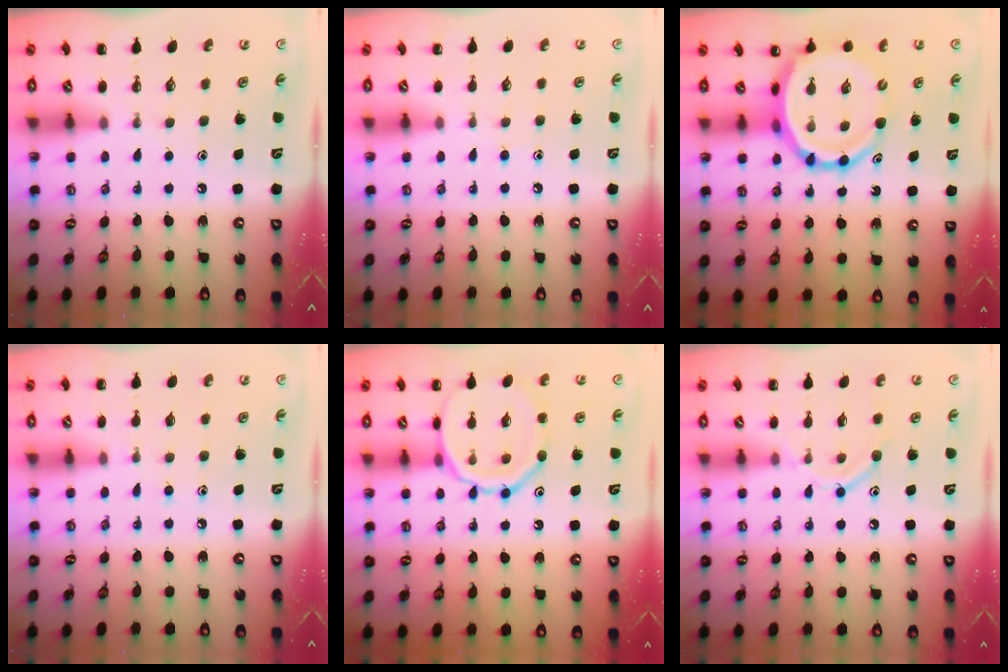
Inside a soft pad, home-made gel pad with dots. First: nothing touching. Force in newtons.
{"total": 4.1, "press": 3.7, "slide": 1.7}
{"total": 14.1, "press": 13.5, "slide": 4.0}
{"total": 5.3, "press": 5.0, "slide": 1.7}
{"total": 12.7, "press": 12.6, "slide": 0.7}
{"total": 9.4, "press": 9.4, "slide": 1.2}